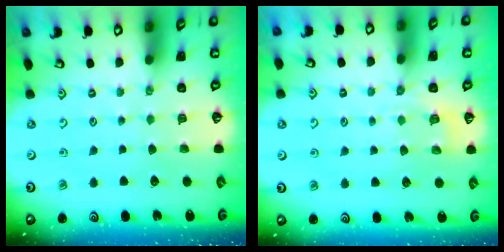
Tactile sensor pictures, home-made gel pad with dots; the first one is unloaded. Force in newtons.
{"total": 3.8, "press": 3.3, "slide": 1.8}